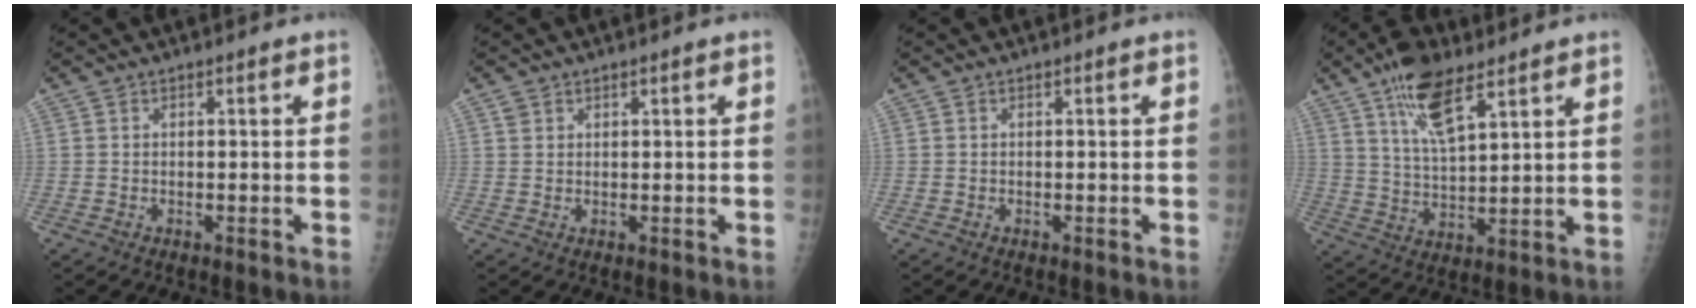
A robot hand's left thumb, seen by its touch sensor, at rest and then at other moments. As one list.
[{"total": 1.4, "force": [0.9, 1.1, 0.4], "torque": [0.006, -0.004, 0.014]}, {"total": 0.0}, {"total": 11.0, "force": [6.7, 4.0, 7.7], "torque": [-0.129, -0.028, 0.127]}]